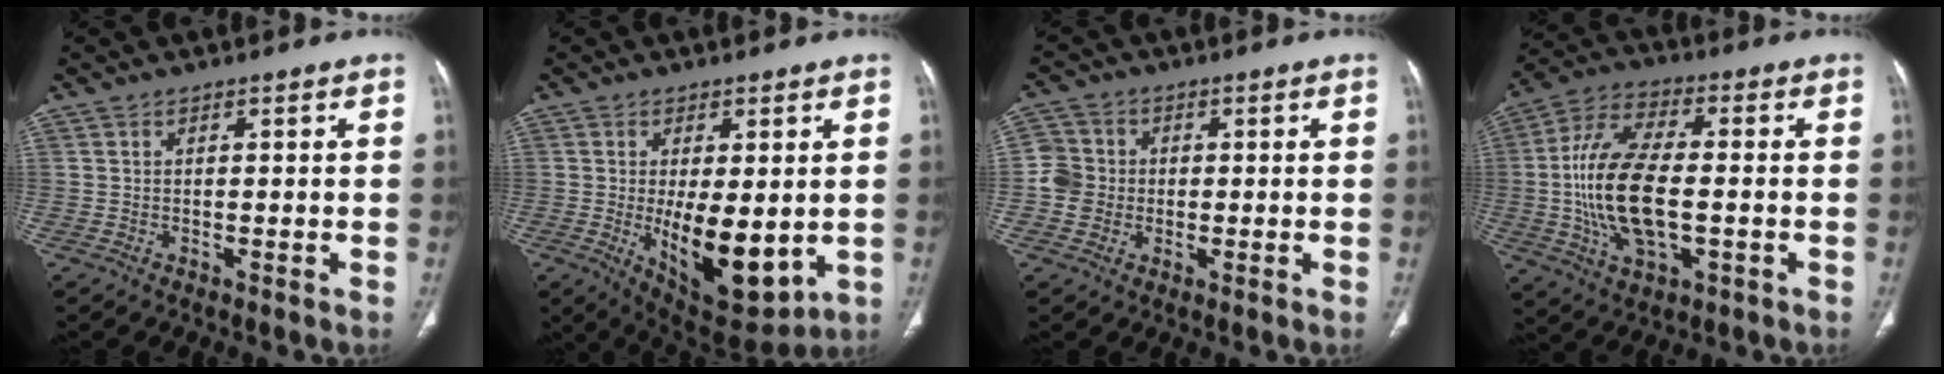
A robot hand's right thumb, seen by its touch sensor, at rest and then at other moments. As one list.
[{"total": 14.4, "force": [-1.6, 6.4, 12.8], "torque": [-0.175, -0.027, -0.003]}, {"total": 5.6, "force": [-0.7, 5.4, 1.6], "torque": [-0.015, 0.011, -0.020]}, {"total": 17.5, "force": [-1.6, 8.4, 15.3], "torque": [-0.308, 0.015, -0.027]}]